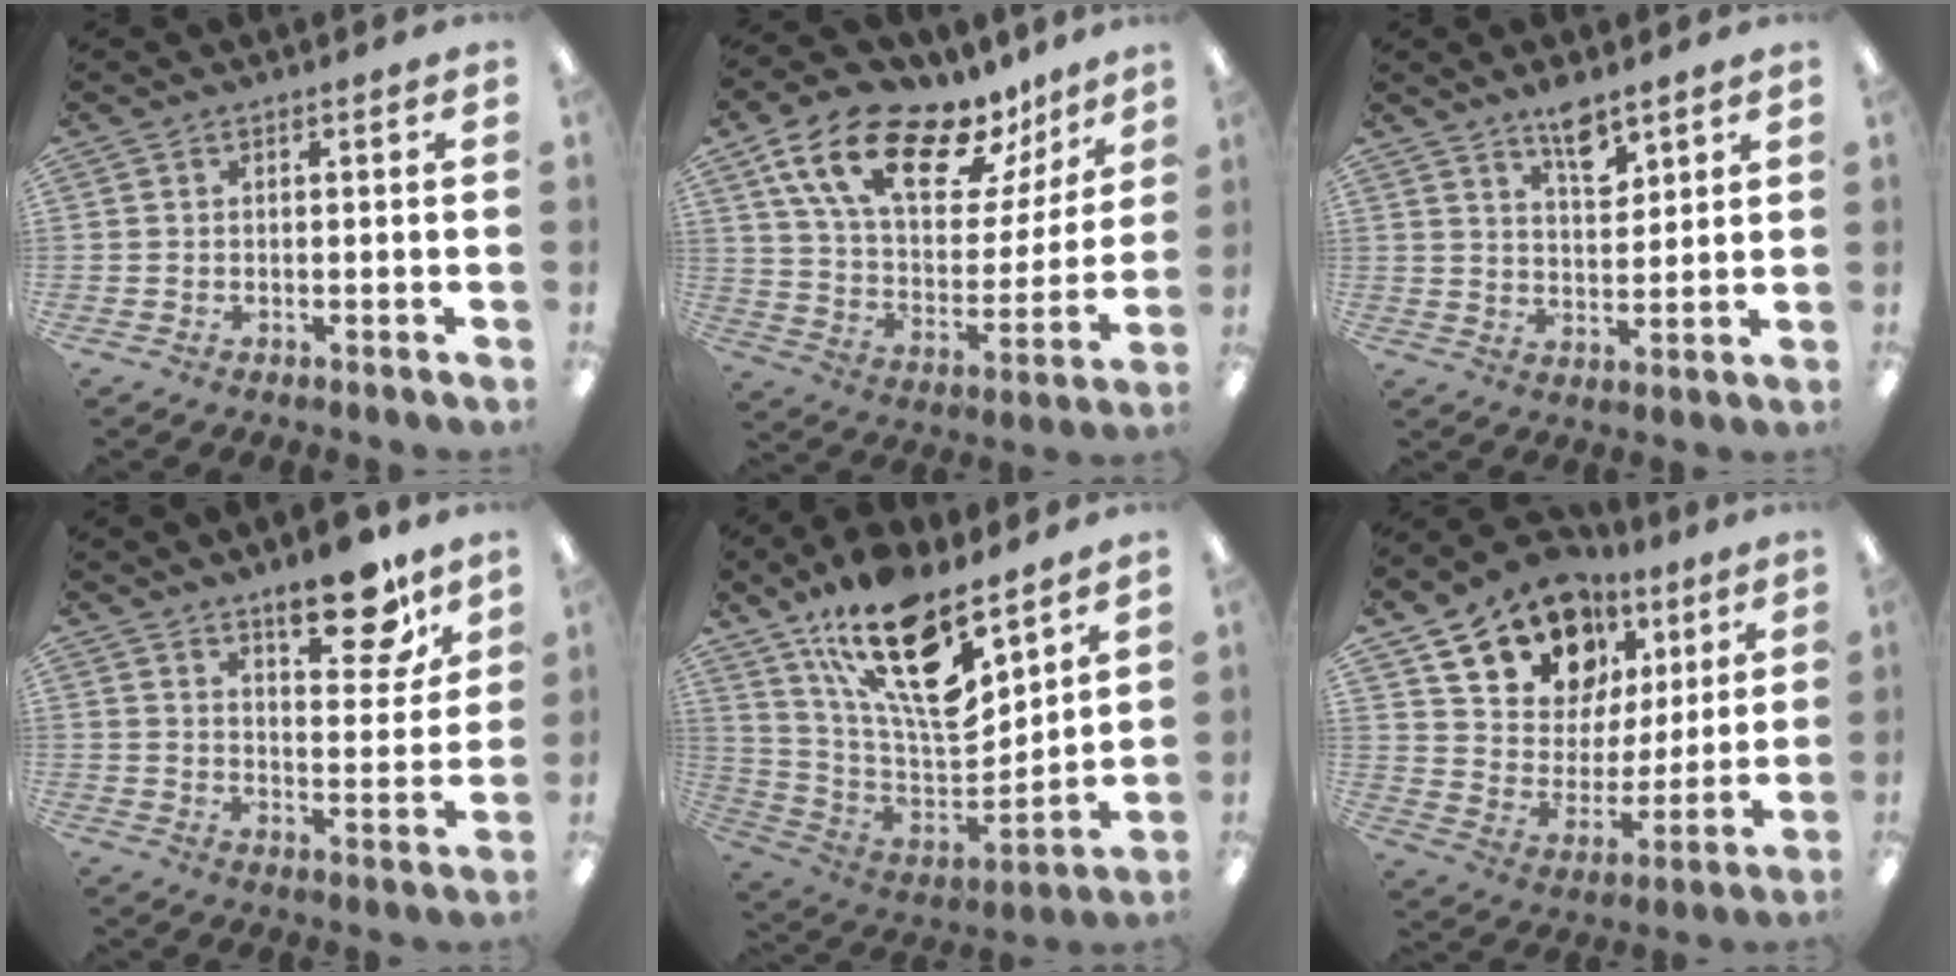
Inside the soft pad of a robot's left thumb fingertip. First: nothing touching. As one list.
[{"total": 21.8, "force": [14.5, 9.5, 13.3], "torque": [-0.227, -0.080, 0.253]}, {"total": 7.4, "force": [5.7, 2.8, 4.0], "torque": [-0.052, -0.039, 0.095]}, {"total": 13.1, "force": [9.5, 4.7, 7.7], "torque": [-0.085, -0.064, 0.157]}, {"total": 22.1, "force": [13.7, 8.7, 15.1], "torque": [-0.270, -0.091, 0.237]}, {"total": 17.4, "force": [11.1, 11.5, 6.8], "torque": [-0.128, -0.058, 0.208]}]